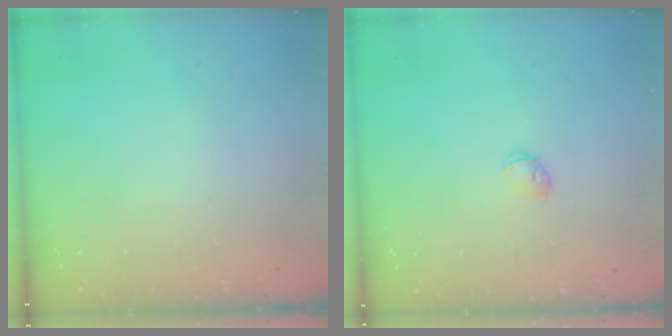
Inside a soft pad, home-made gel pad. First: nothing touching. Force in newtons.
{"total": 3.2, "press": 3.1, "slide": 0.8}